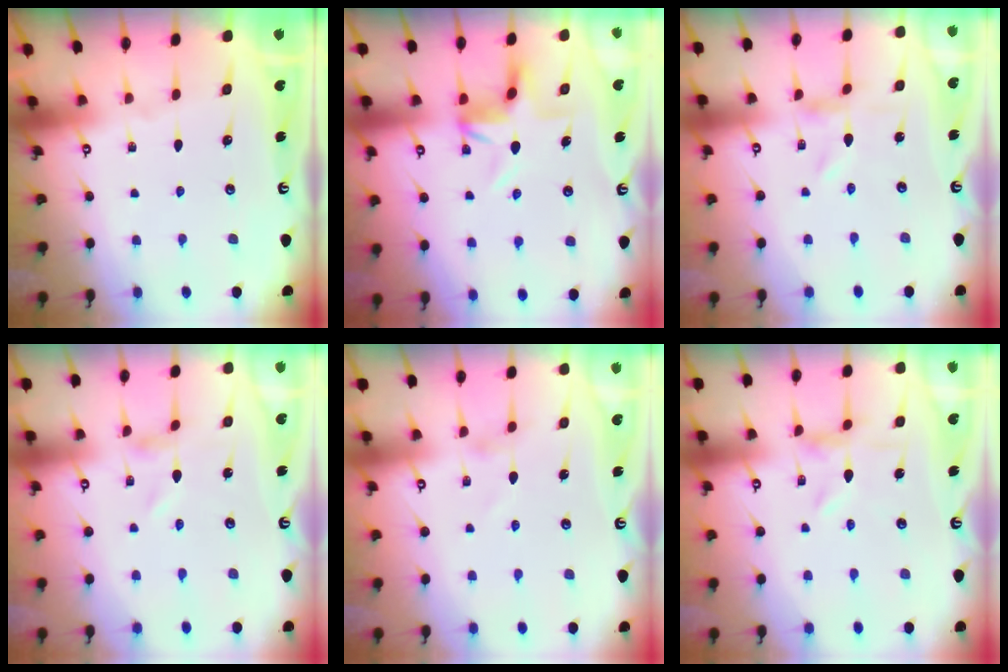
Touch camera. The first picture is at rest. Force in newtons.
{"total": 3.9, "press": 3.8, "slide": 0.4}
{"total": 0.0}
{"total": 0.8, "press": 0.8, "slide": 0.1}
{"total": 0.6, "press": 0.5, "slide": 0.3}
{"total": 0.9, "press": 0.9, "slide": 0.3}